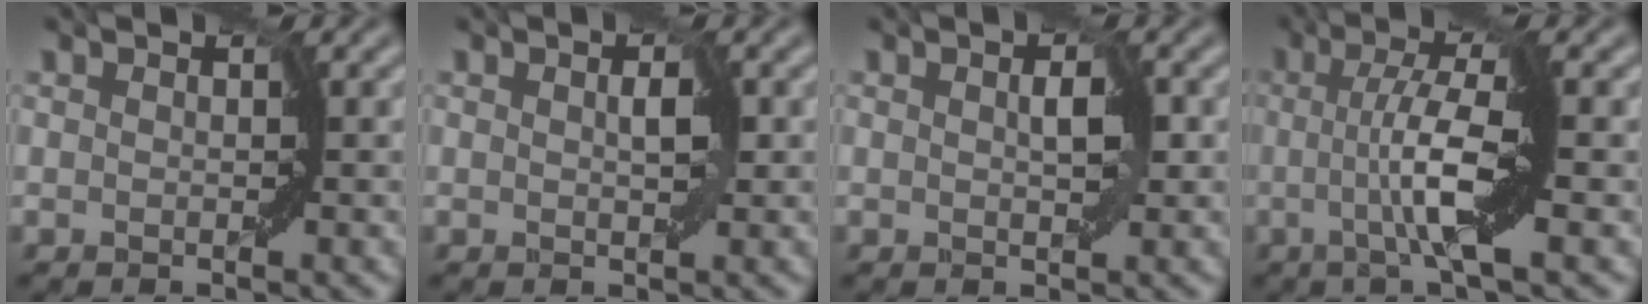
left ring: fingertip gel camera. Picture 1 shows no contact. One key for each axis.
{"total": 1.3, "fx": 0.3, "fy": 0.6, "fz": 1.1, "tx": -0.024, "ty": -0.001, "tz": 0.007}
{"total": 1.7, "fx": 0.3, "fy": 0.8, "fz": 1.5, "tx": -0.031, "ty": -0.001, "tz": 0.006}
{"total": 4.5, "fx": -0.8, "fy": -0.3, "fz": 4.4, "tx": -0.097, "ty": 0.014, "tz": -0.017}